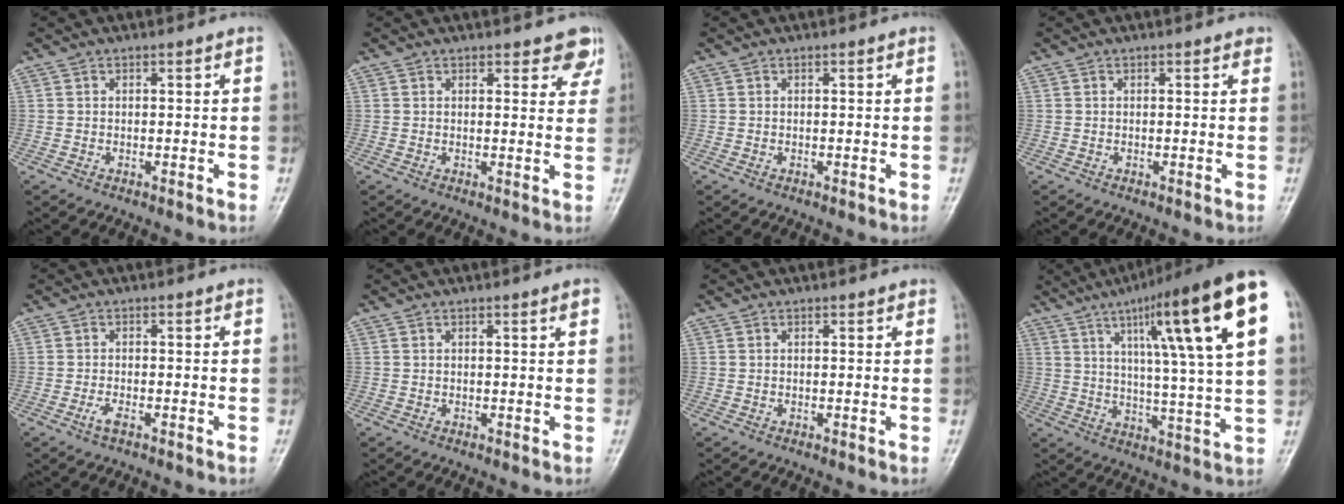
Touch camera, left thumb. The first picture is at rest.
{"total": 4.6, "force": [3.5, 2.1, 2.3], "torque": [0.007, -0.018, 0.034]}
{"total": 0.0}
{"total": 0.7, "force": [0.4, 0.3, 0.4], "torque": [-0.005, -0.001, 0.001]}
{"total": 1.9, "force": [-1.0, 0.6, 1.5], "torque": [-0.037, 0.005, -0.021]}
{"total": 1.3, "force": [0.7, 0.0, 1.1], "torque": [-0.014, -0.002, 0.008]}
{"total": 0.6, "force": [0.4, 0.3, 0.4], "torque": [-0.006, -0.002, 0.003]}
{"total": 23.0, "force": [9.4, 2.7, 20.8], "torque": [-0.303, -0.016, 0.135]}